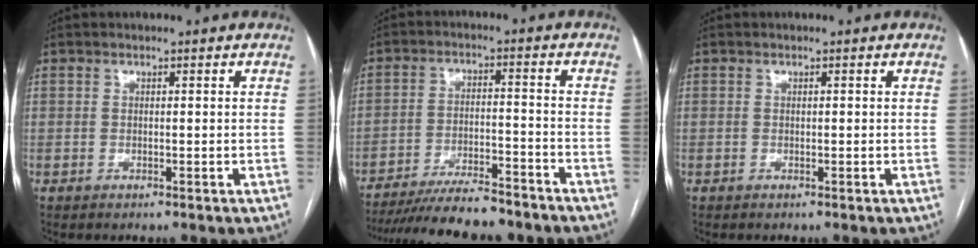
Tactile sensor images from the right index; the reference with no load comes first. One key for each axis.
{"total": 18.7, "fx": -17.0, "fy": 3.9, "fz": 6.6, "tx": -0.112, "ty": -0.005, "tz": -0.241}
{"total": 0.0}